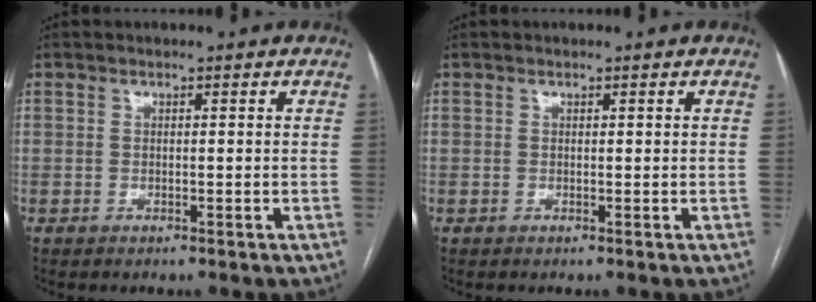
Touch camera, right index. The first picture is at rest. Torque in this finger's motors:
{"motor_torque": [0.08, 0.13, -0.02, 0.01]}